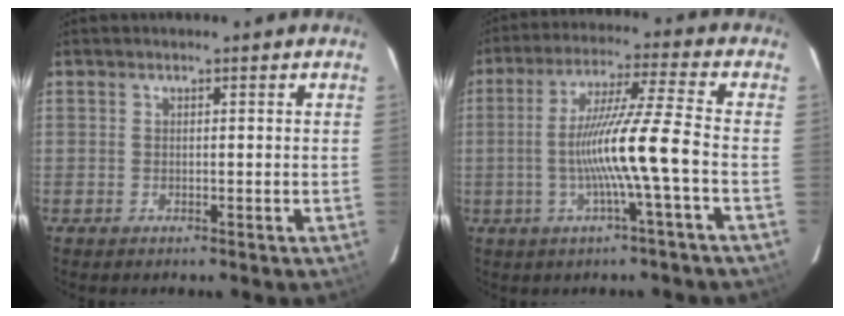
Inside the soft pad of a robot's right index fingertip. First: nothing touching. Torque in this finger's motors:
{"motor_torque": [1.37, -0.07, 0.92, 0.21]}